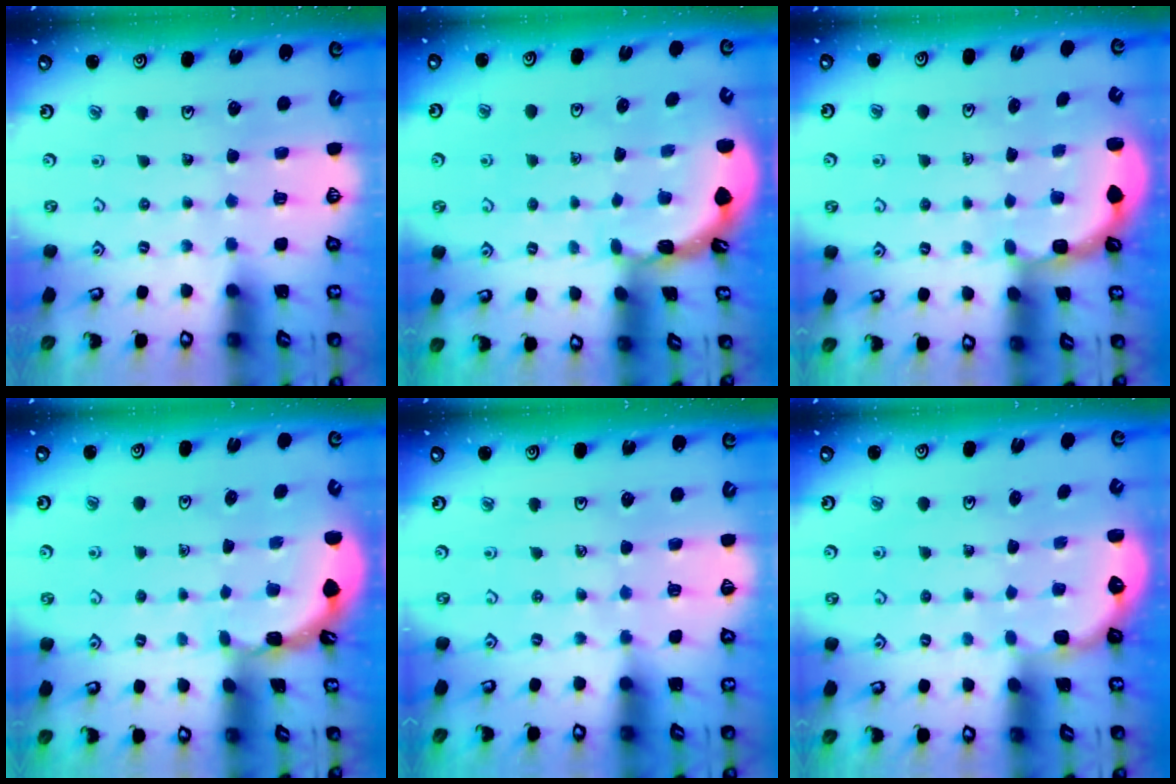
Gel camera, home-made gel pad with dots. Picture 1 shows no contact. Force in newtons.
{"total": 1.6, "press": 1.6, "slide": 0.1}
{"total": 2.9, "press": 2.5, "slide": 1.4}
{"total": 1.6, "press": 1.6, "slide": 0.1}
{"total": 5.2, "press": 5.0, "slide": 1.3}
{"total": 2.2, "press": 1.1, "slide": 1.9}